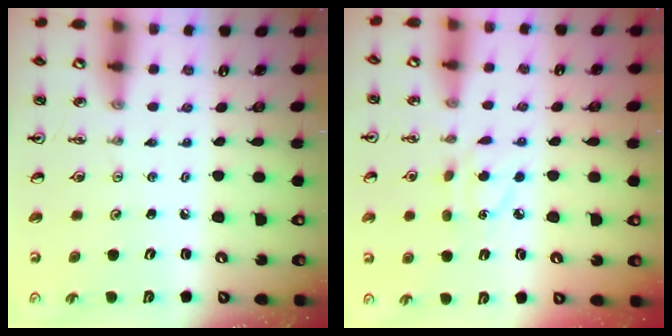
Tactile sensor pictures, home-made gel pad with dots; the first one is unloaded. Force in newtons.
{"total": 5.7, "press": 5.7, "slide": 0.7}